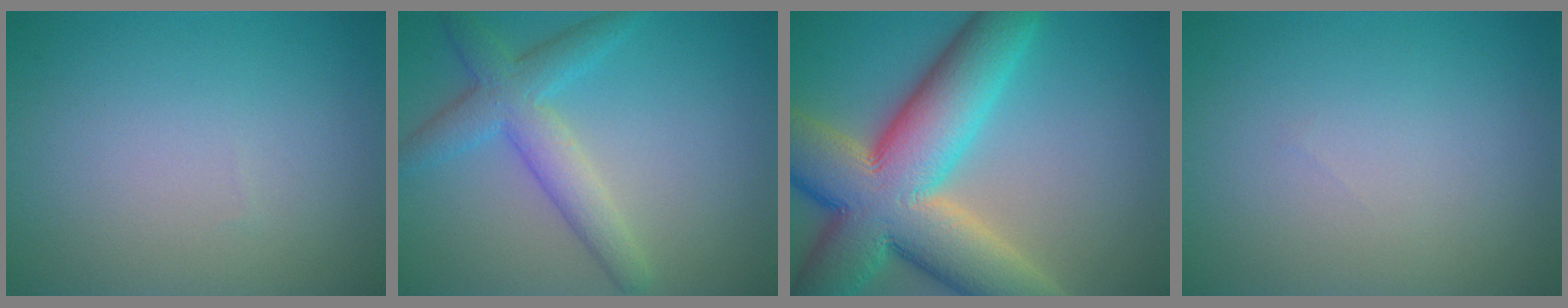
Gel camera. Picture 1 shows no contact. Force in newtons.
{"total": 4.5, "press": 4.5, "slide": 0.1}
{"total": 14.9, "press": 14.9, "slide": 0.7}
{"total": 0.0}